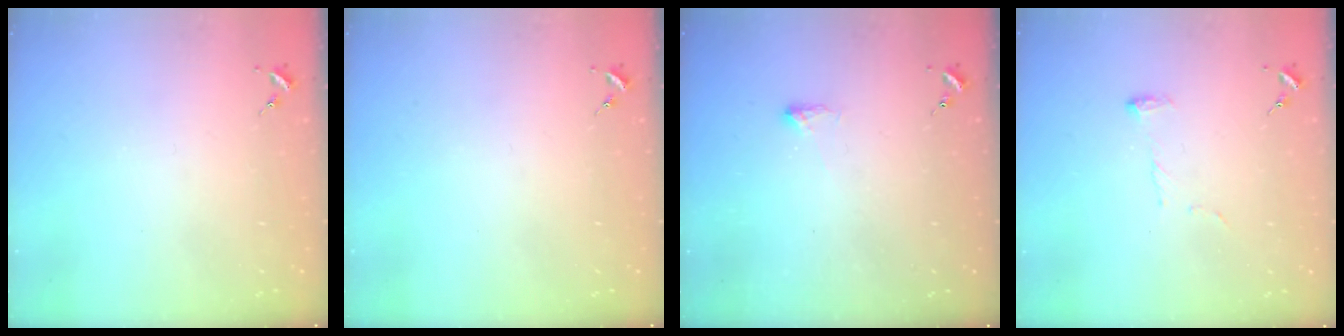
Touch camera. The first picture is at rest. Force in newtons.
{"total": 0.0}
{"total": 2.3, "press": 2.2, "slide": 0.8}
{"total": 5.8, "press": 5.7, "slide": 0.8}